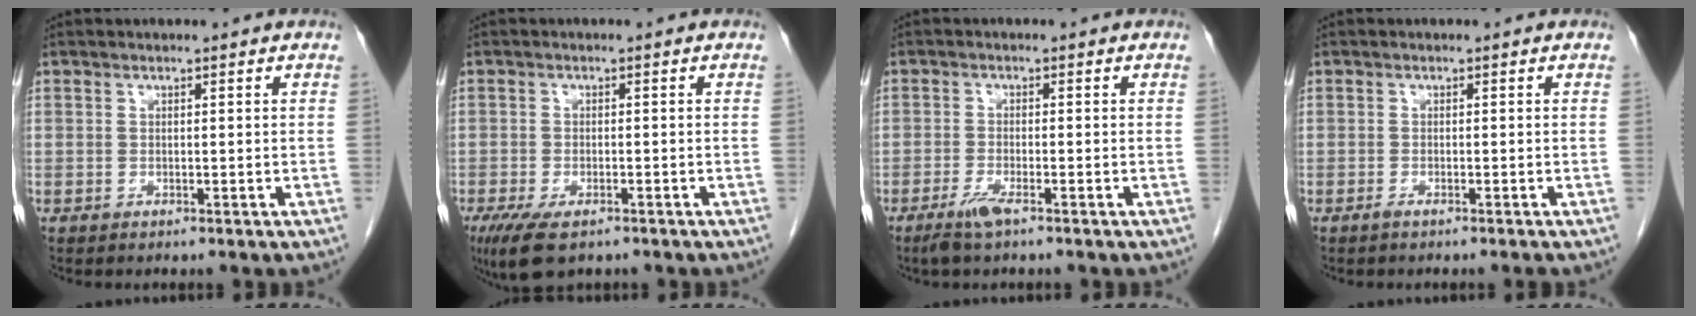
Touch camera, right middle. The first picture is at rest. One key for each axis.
{"total": 6.8, "fx": -4.5, "fy": 2.6, "fz": 4.4, "tx": -0.076, "ty": -0.013, "tz": -0.072}
{"total": 2.9, "fx": -2.0, "fy": 0.2, "fz": 2.1, "tx": -0.051, "ty": -0.006, "tz": -0.041}
{"total": 1.1, "fx": -0.9, "fy": -0.2, "fz": 0.6, "tx": -0.010, "ty": -0.001, "tz": -0.017}